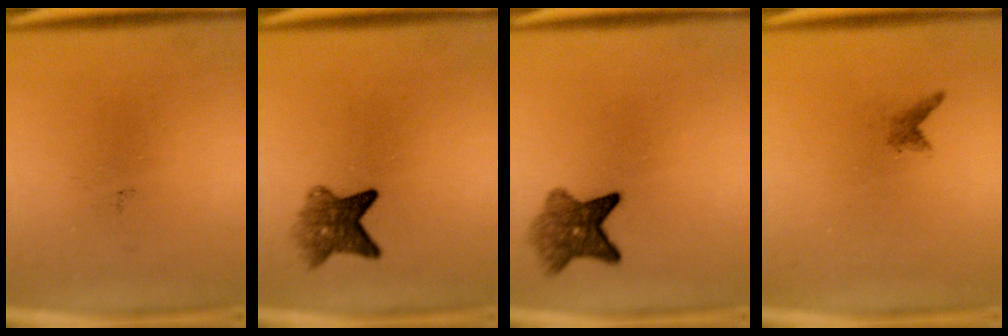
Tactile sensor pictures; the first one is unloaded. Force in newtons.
{"total": 5.2}
{"total": 5.8}
{"total": 1.0}